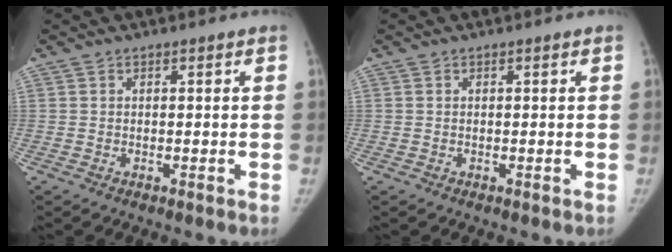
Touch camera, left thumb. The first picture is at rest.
{"total": 0.0}